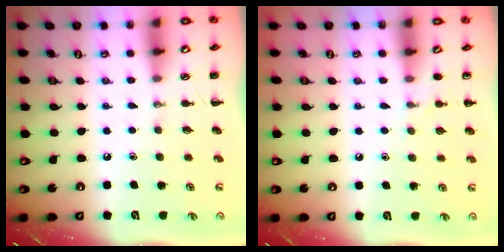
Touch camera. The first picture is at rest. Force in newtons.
{"total": 5.0, "press": 4.7, "slide": 1.7}